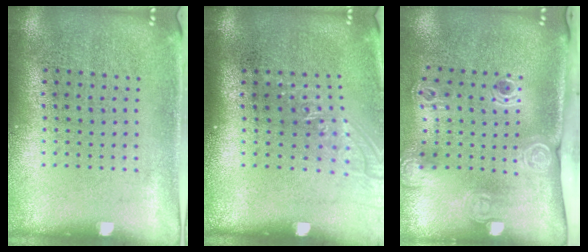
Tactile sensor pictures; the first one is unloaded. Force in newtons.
{"total": 1.1, "press": 1.0, "slide": 0.6}
{"total": 2.4, "press": 1.7, "slide": 1.7}